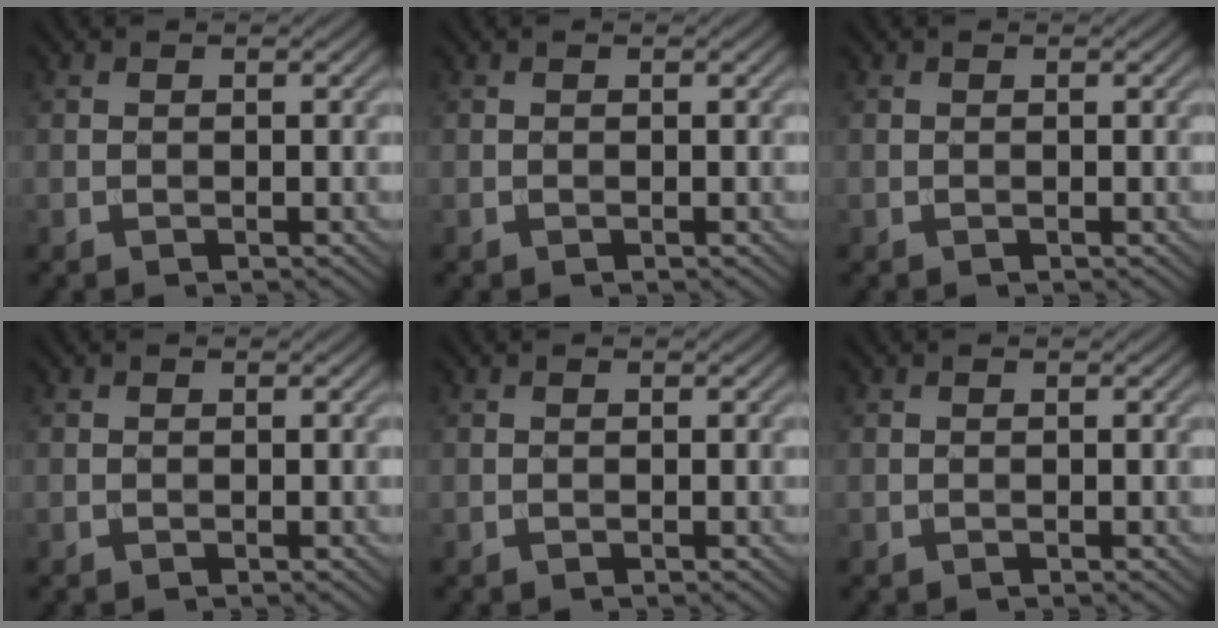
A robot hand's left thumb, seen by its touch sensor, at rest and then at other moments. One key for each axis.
{"total": 0.0}
{"total": 0.0}
{"total": 0.0}
{"total": 0.0}
{"total": 0.0}